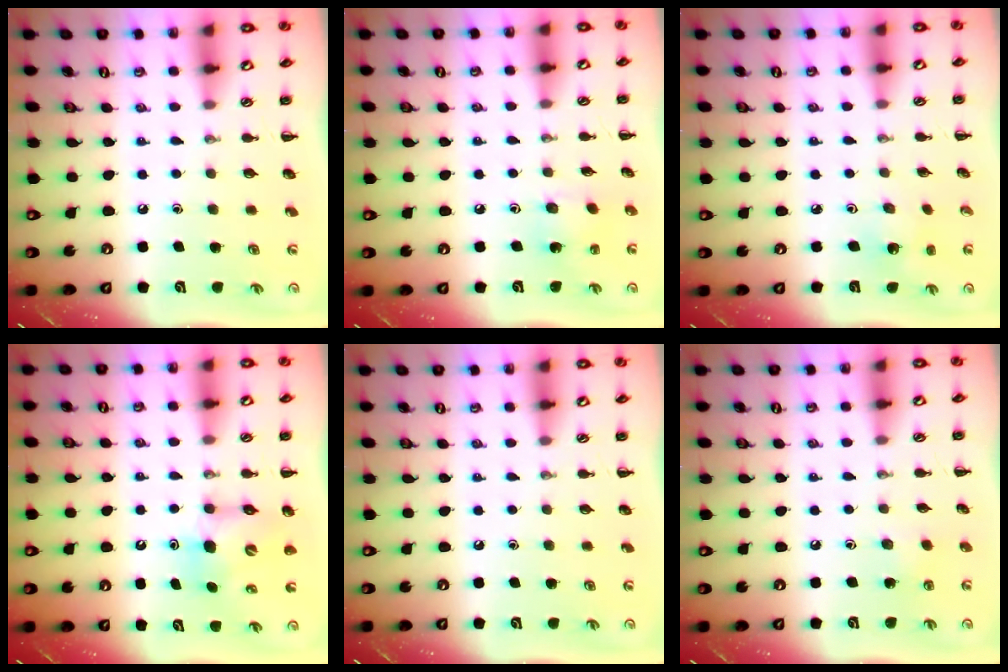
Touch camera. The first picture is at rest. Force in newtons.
{"total": 3.8, "press": 3.6, "slide": 1.1}
{"total": 1.9, "press": 1.8, "slide": 0.6}
{"total": 7.3, "press": 7.2, "slide": 1.2}
{"total": 0.0}
{"total": 3.0, "press": 2.9, "slide": 0.9}